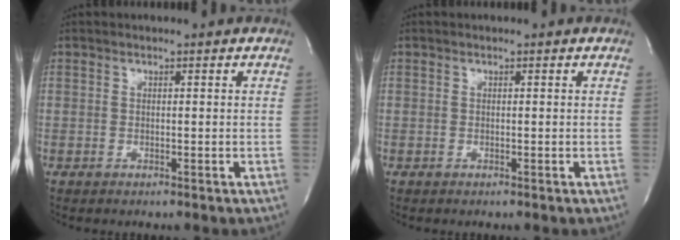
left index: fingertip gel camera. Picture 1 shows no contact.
{"total": 0.0}